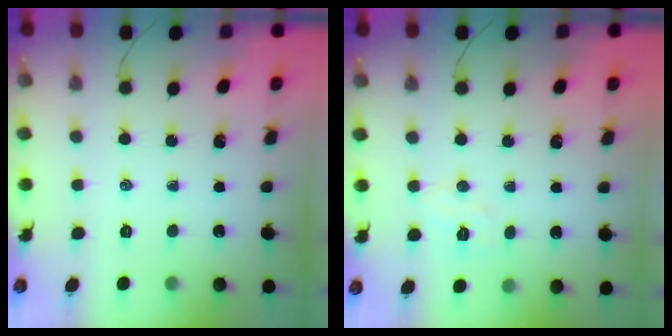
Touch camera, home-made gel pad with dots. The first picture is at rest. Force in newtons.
{"total": 4.0, "press": 3.9, "slide": 0.8}